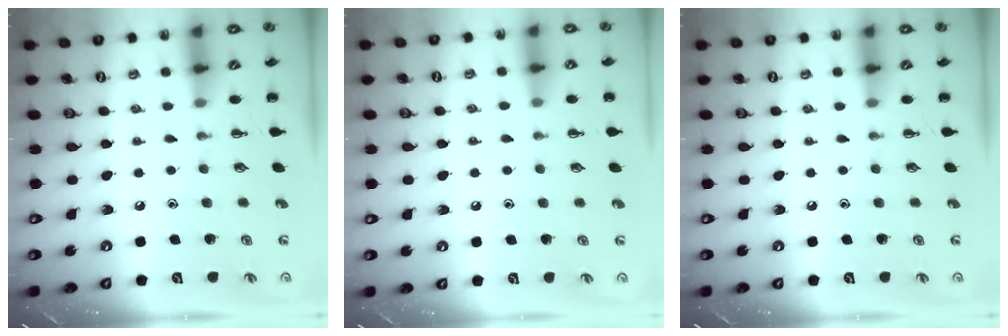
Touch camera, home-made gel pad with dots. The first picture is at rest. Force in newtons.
{"total": 5.8, "press": 5.5, "slide": 1.9}
{"total": 0.0}